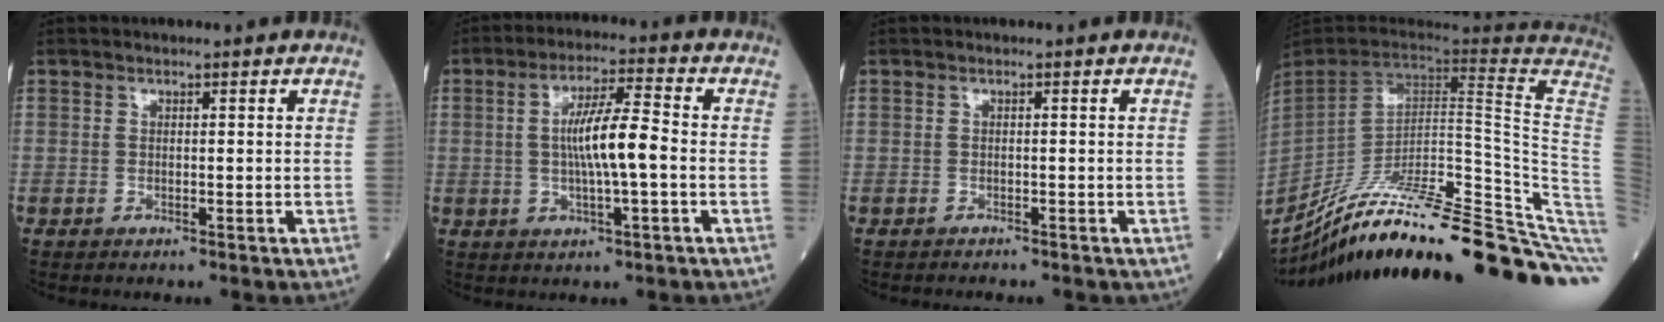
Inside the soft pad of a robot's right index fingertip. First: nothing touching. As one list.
[{"total": 8.3, "force": [-0.4, 0.6, 8.3], "torque": [-0.149, 0.007, -0.011]}, {"total": 2.4, "force": [-2.1, 0.9, 0.9], "torque": [-0.019, -0.003, -0.020]}, {"total": 37.5, "force": [-28.9, -0.3, 24.0], "torque": [-0.214, -0.050, -0.406]}]